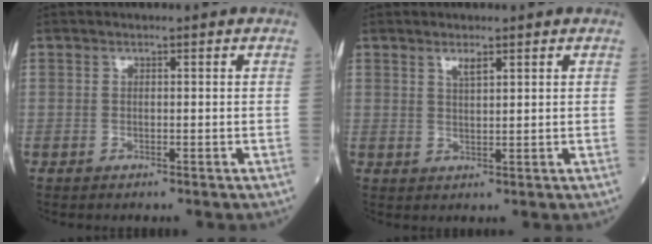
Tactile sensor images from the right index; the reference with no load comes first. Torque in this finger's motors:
{"motor_torque": [-0.03, 0.03, 0.00, 0.01]}